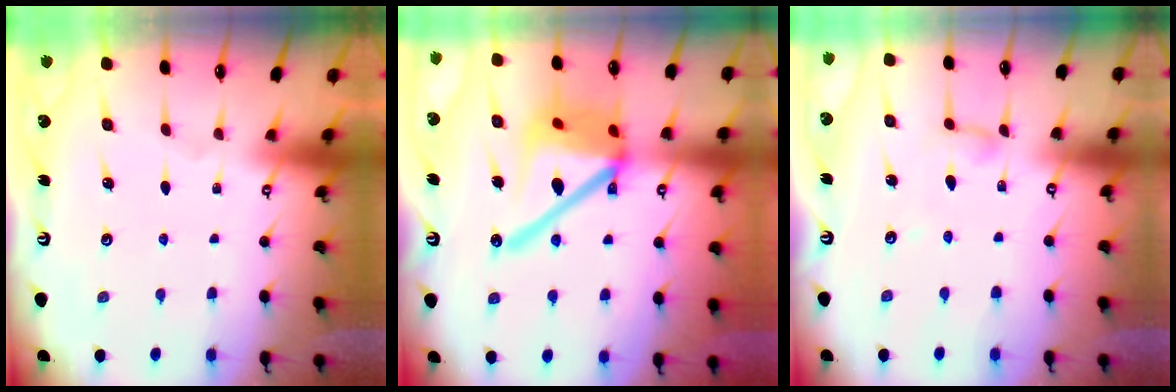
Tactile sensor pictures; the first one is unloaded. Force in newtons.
{"total": 19.8, "press": 19.6, "slide": 2.8}
{"total": 4.2, "press": 4.2, "slide": 0.3}